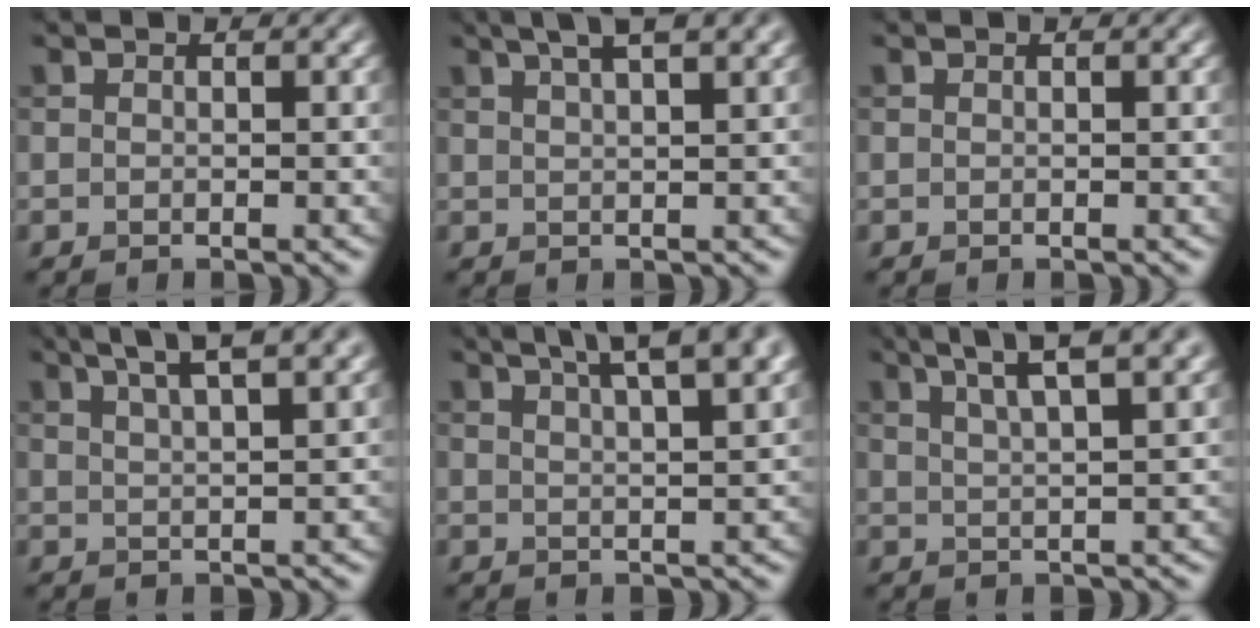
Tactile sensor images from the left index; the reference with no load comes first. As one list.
[{"total": 5.7, "force": [3.5, 1.7, 4.2], "torque": [-0.041, 0.024, 0.028]}, {"total": 0.0}, {"total": 7.3, "force": [4.7, 2.1, 5.2], "torque": [-0.058, 0.033, 0.043]}, {"total": 9.1, "force": [5.7, 3.0, 6.4], "torque": [-0.063, 0.043, 0.052]}, {"total": 7.0, "force": [4.4, 1.6, 5.2], "torque": [-0.065, 0.026, 0.049]}]